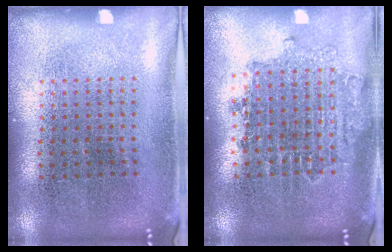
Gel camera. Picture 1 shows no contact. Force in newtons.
{"total": 1.6, "press": 1.3, "slide": 0.9}